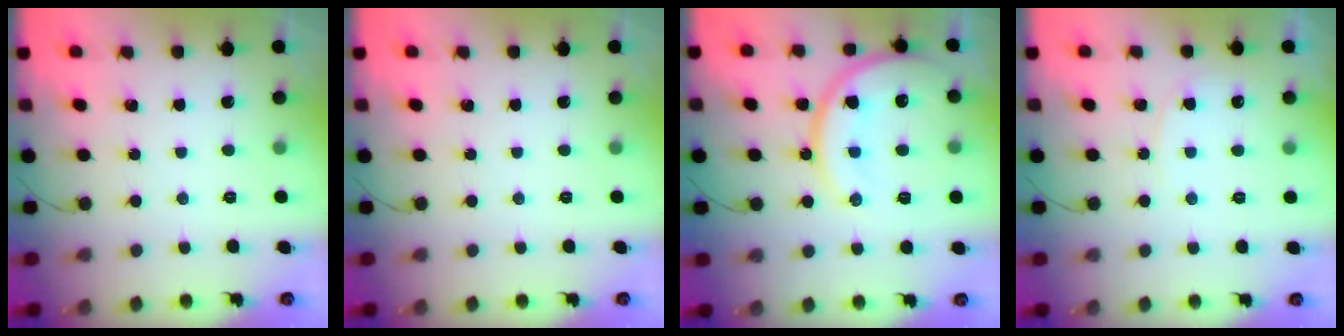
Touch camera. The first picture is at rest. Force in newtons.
{"total": 0.0}
{"total": 16.5, "press": 16.4, "slide": 1.6}
{"total": 2.8, "press": 2.8, "slide": 0.4}